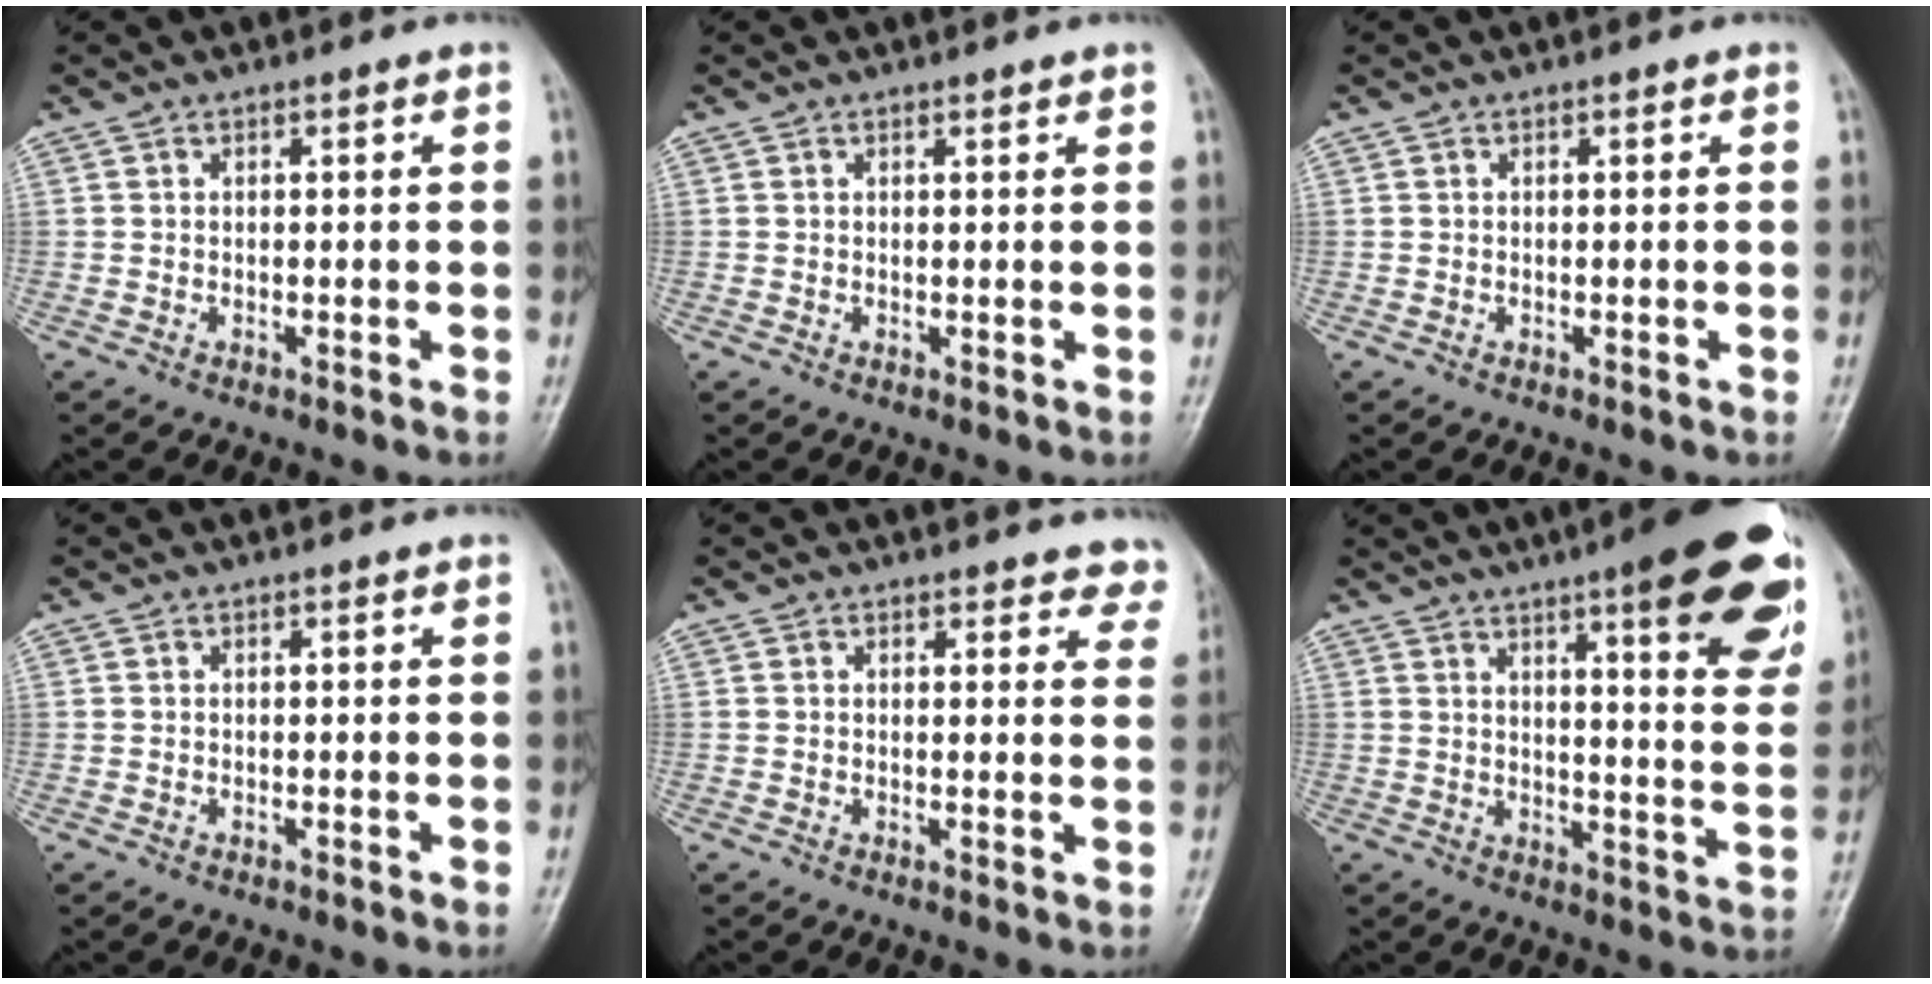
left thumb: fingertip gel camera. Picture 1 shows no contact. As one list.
[{"total": 0.9, "force": [0.8, 0.1, 0.4], "torque": [-0.006, -0.004, 0.011]}, {"total": 0.0}, {"total": 0.0}, {"total": 6.3, "force": [5.8, 2.3, 0.8], "torque": [0.040, -0.024, 0.039]}, {"total": 21.9, "force": [12.4, 4.7, 17.4], "torque": [-0.200, -0.046, 0.152]}]